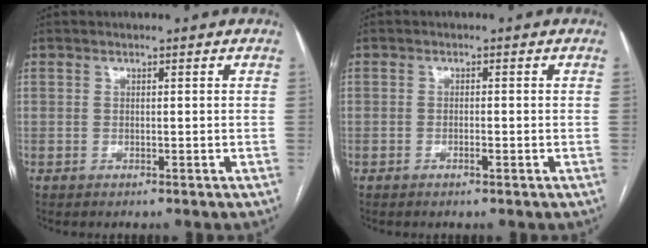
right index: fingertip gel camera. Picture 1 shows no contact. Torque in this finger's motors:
{"motor_torque": [-0.12, -0.10, -0.06, 0.00]}